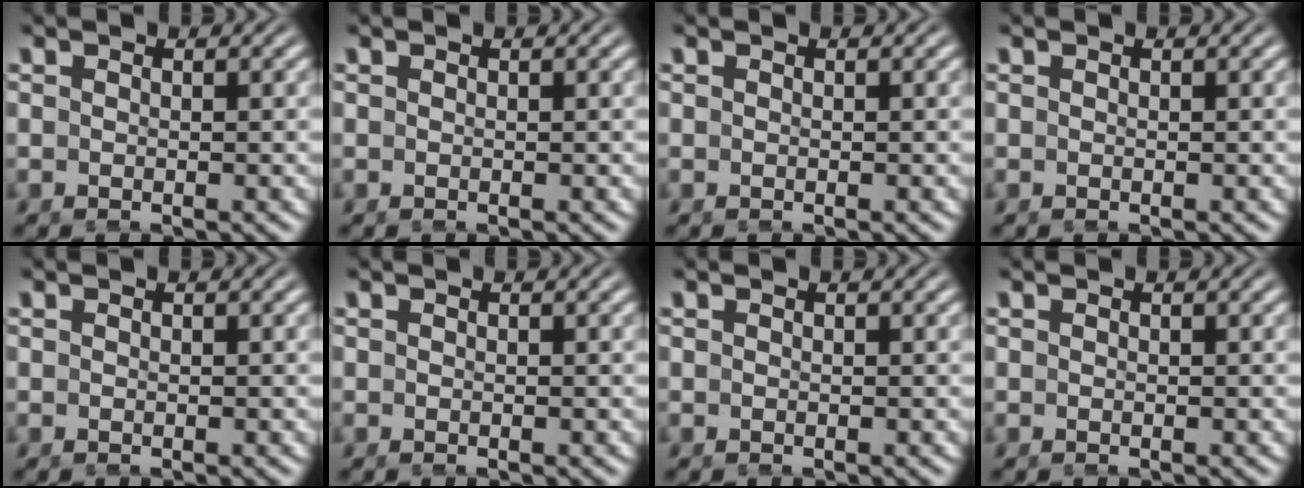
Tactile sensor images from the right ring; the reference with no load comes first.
{"total": 0.0}
{"total": 0.0}
{"total": 0.0}
{"total": 0.0}
{"total": 0.0}
{"total": 0.0}
{"total": 0.0}